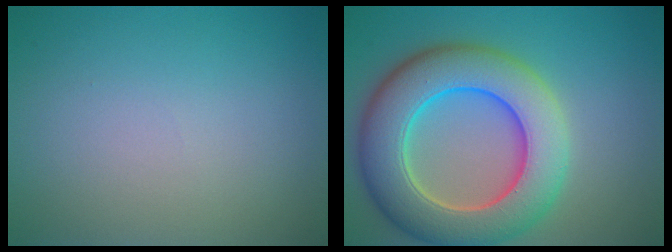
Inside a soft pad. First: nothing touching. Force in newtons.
{"total": 10.5, "press": 10.5, "slide": 0.7}